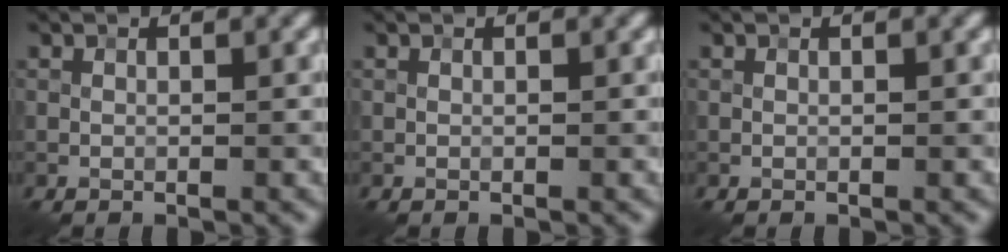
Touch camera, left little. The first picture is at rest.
{"total": 0.0}
{"total": 0.0}